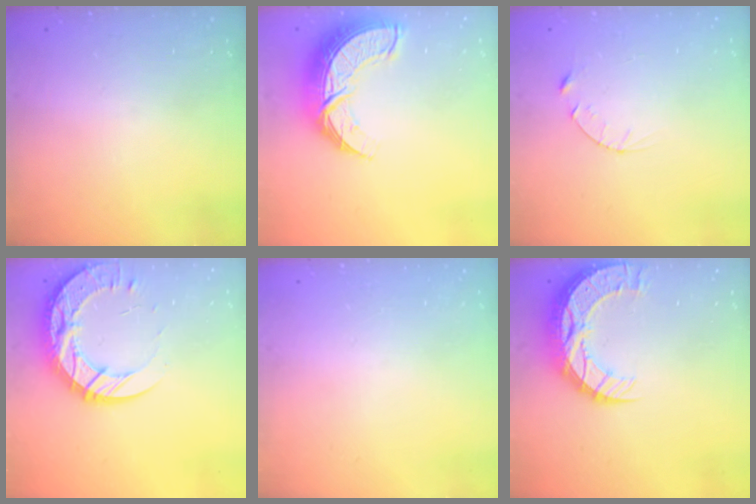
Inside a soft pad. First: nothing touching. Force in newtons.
{"total": 14.4, "press": 14.4, "slide": 1.0}
{"total": 4.1, "press": 4.0, "slide": 0.4}
{"total": 18.6, "press": 18.5, "slide": 1.6}
{"total": 0.0}
{"total": 13.3, "press": 13.3, "slide": 0.9}